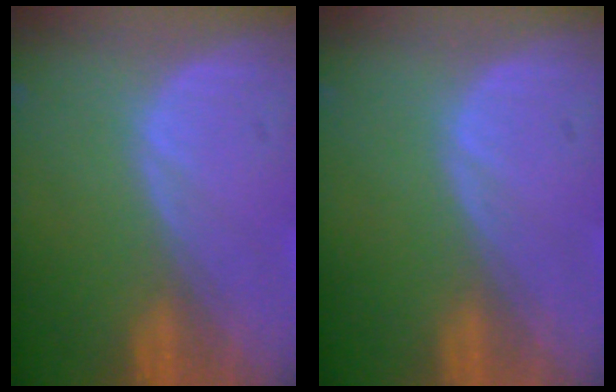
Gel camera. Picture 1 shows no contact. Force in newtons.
{"total": 0.0}